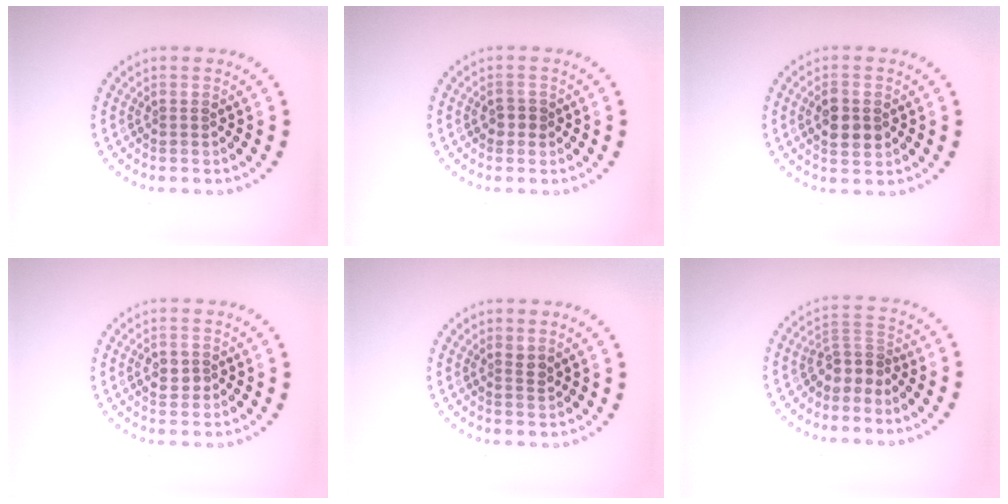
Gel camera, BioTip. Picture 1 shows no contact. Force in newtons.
{"total": 1.3, "press": 1.2, "slide": 0.4}
{"total": 3.0, "press": 3.0, "slide": 0.2}
{"total": 1.7, "press": 1.7, "slide": 0.1}
{"total": 1.0, "press": 0.8, "slide": 0.6}
{"total": 2.5, "press": 1.7, "slide": 1.9}